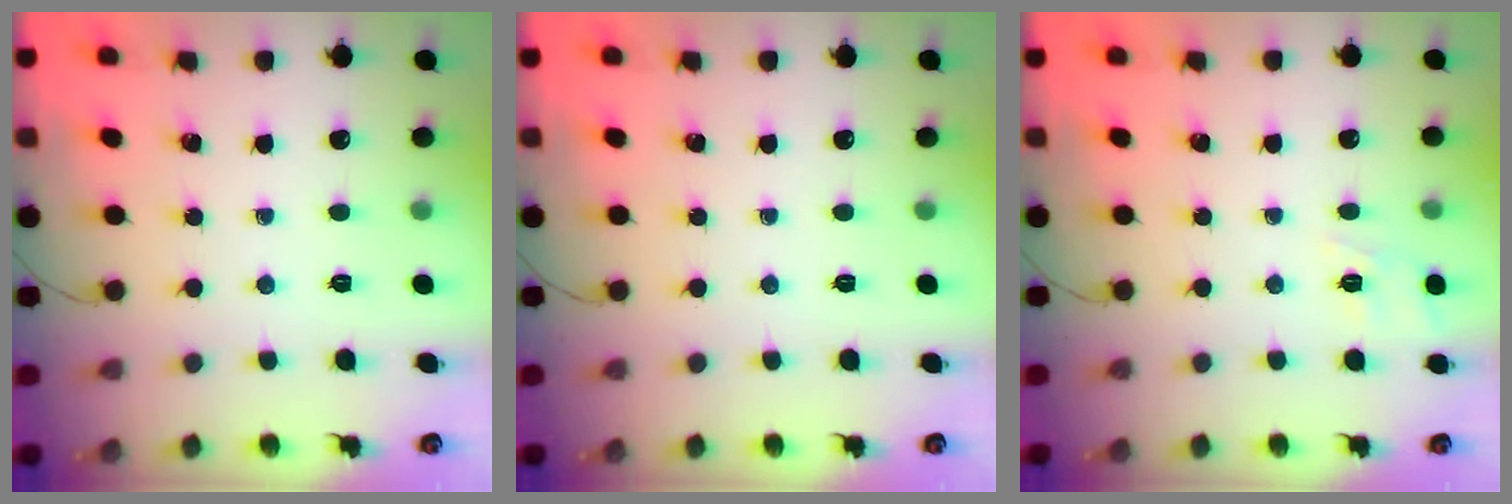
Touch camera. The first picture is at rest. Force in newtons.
{"total": 0.0}
{"total": 8.8, "press": 8.7, "slide": 1.5}